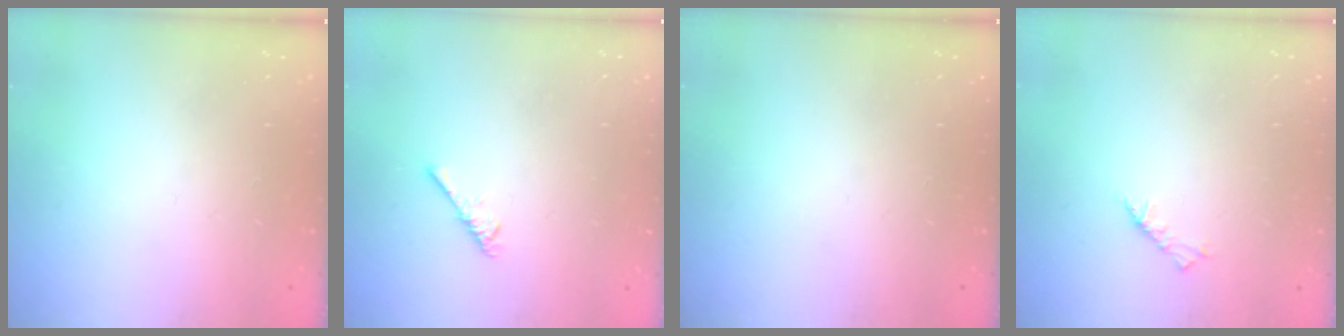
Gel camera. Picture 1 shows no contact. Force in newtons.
{"total": 2.6, "press": 2.5, "slide": 0.5}
{"total": 0.0}
{"total": 3.7, "press": 3.7, "slide": 0.8}